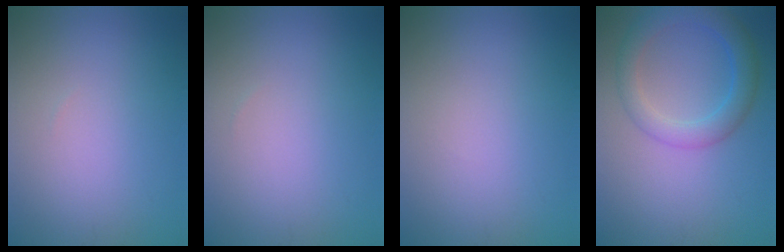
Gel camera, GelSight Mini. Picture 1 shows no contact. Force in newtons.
{"total": 0.0}
{"total": 0.0}
{"total": 4.2, "press": 4.2, "slide": 0.2}